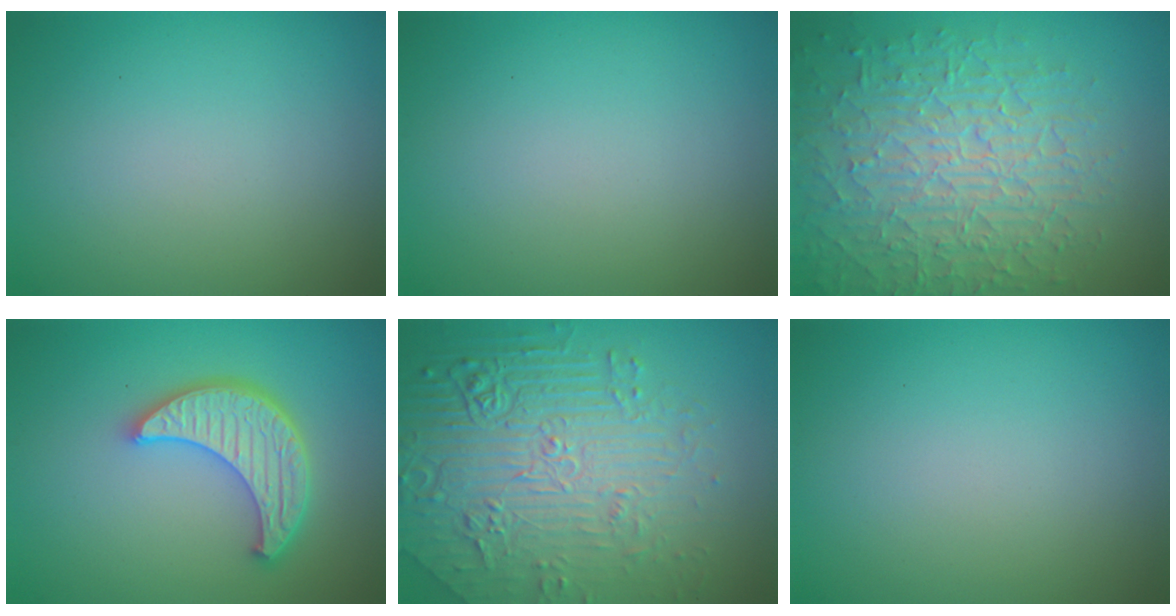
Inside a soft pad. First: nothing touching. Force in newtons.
{"total": 0.0}
{"total": 8.6, "press": 6.1, "slide": 6.1}
{"total": 5.1, "press": 4.3, "slide": 2.8}
{"total": 8.8, "press": 6.1, "slide": 6.4}
{"total": 0.0}